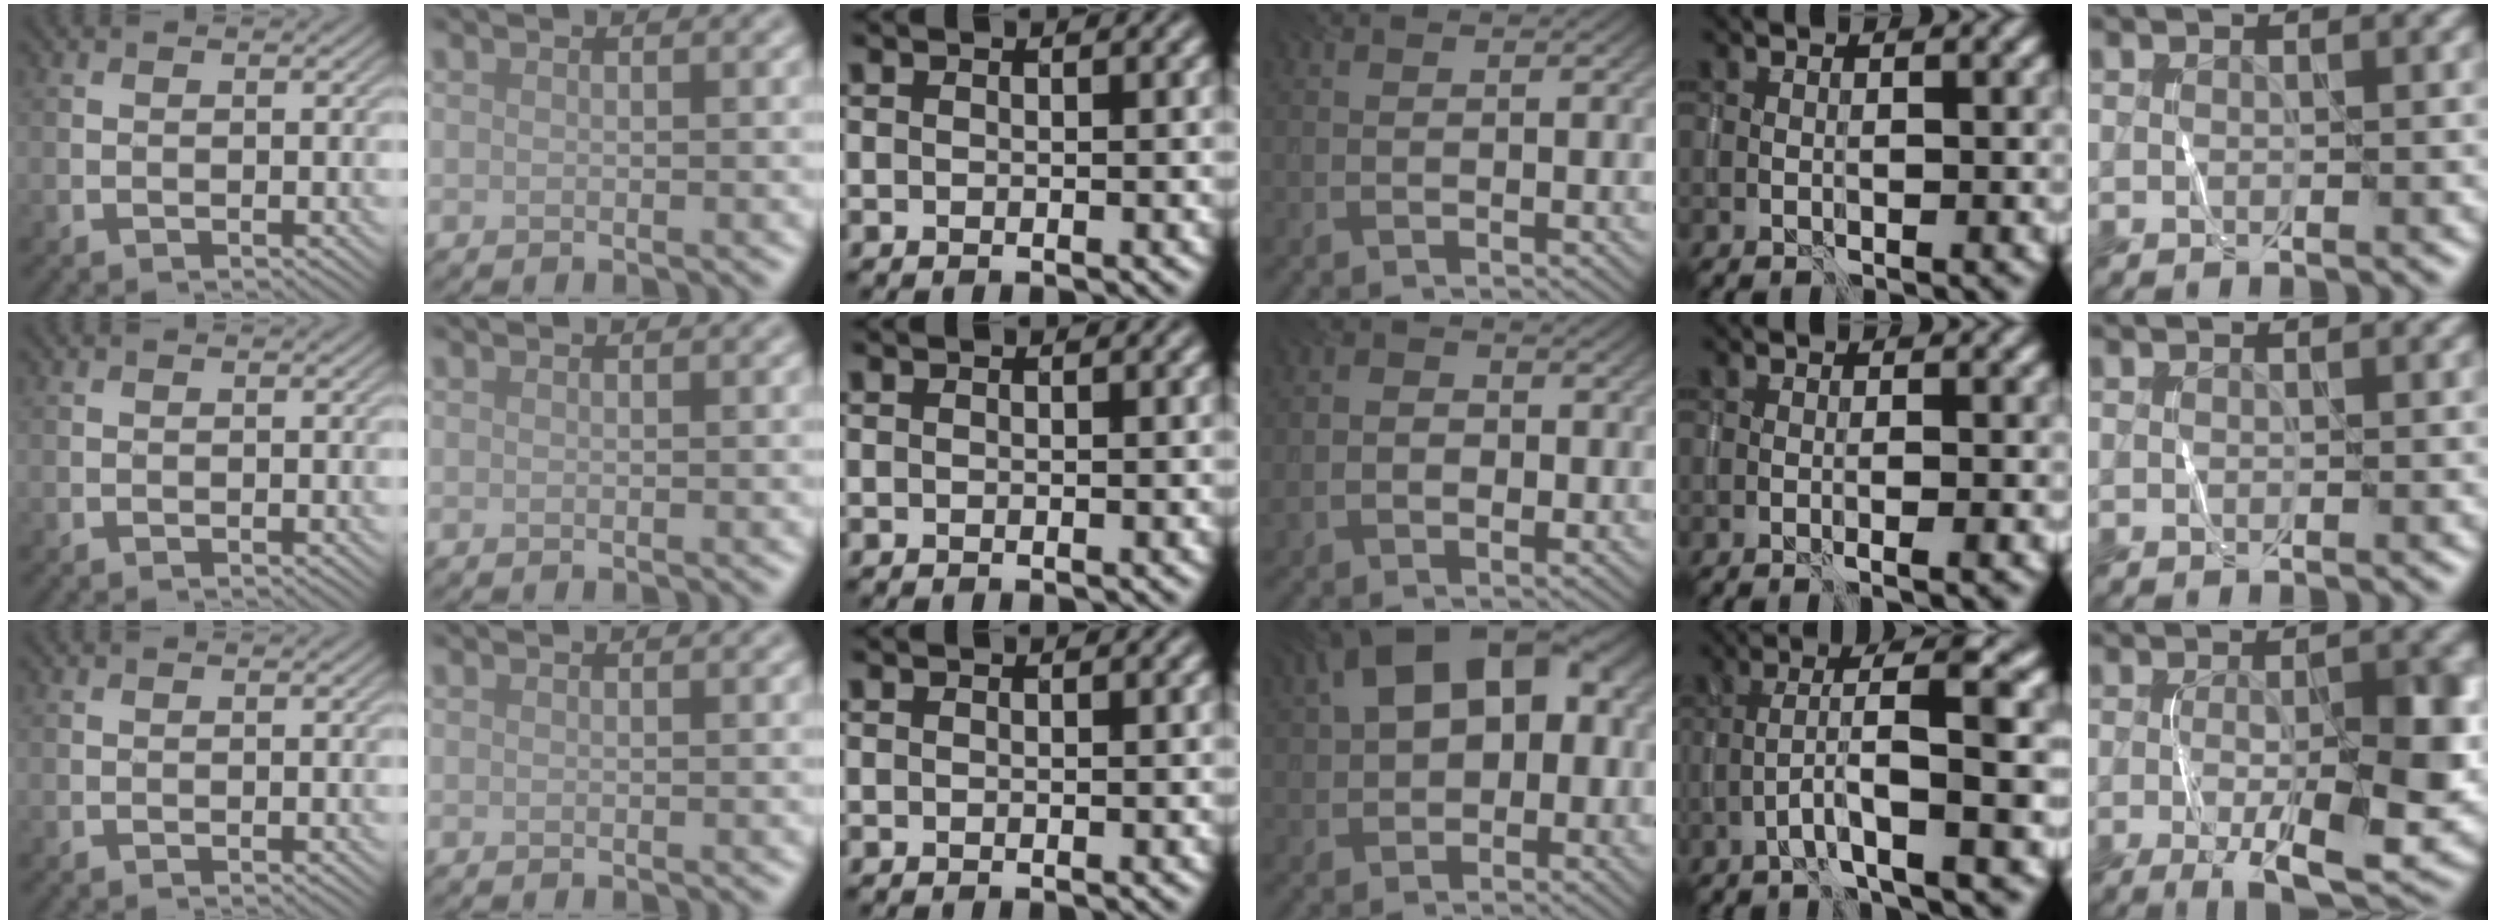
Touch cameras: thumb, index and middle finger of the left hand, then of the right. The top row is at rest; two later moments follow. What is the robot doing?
{"motion": "wrap", "object": "sponge"}